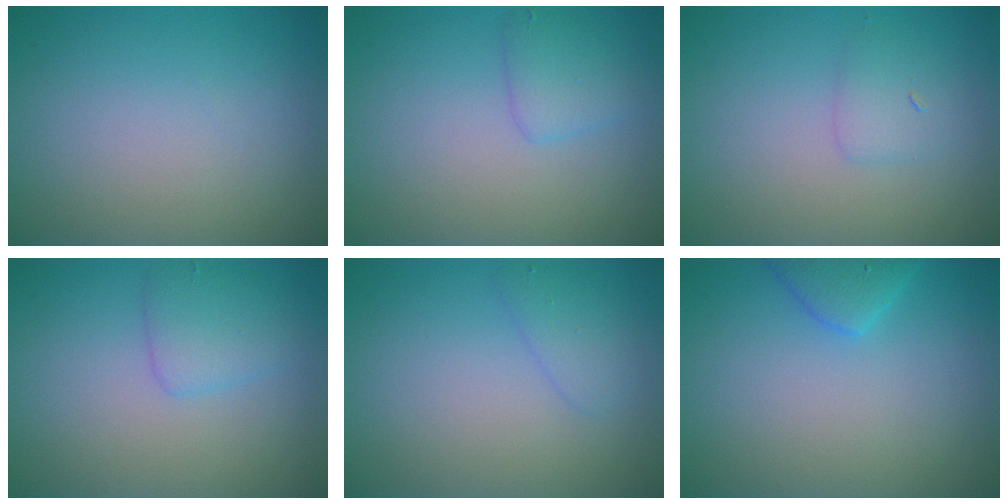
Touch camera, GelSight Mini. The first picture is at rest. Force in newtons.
{"total": 2.0, "press": 2.0, "slide": 0.0}
{"total": 1.5, "press": 1.5, "slide": 0.2}
{"total": 2.2, "press": 2.2, "slide": 0.2}
{"total": 1.7, "press": 1.7, "slide": 0.1}
{"total": 2.3, "press": 2.3, "slide": 0.2}